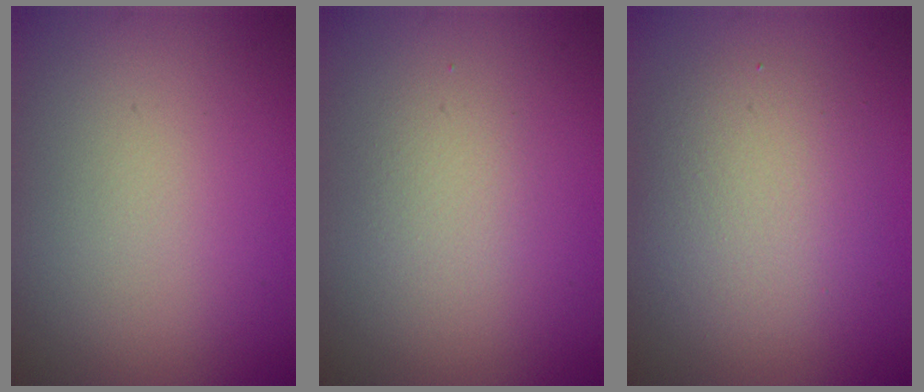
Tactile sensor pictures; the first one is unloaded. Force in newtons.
{"total": 1.4, "press": 1.4, "slide": 0.0}
{"total": 3.7, "press": 3.7, "slide": 0.1}